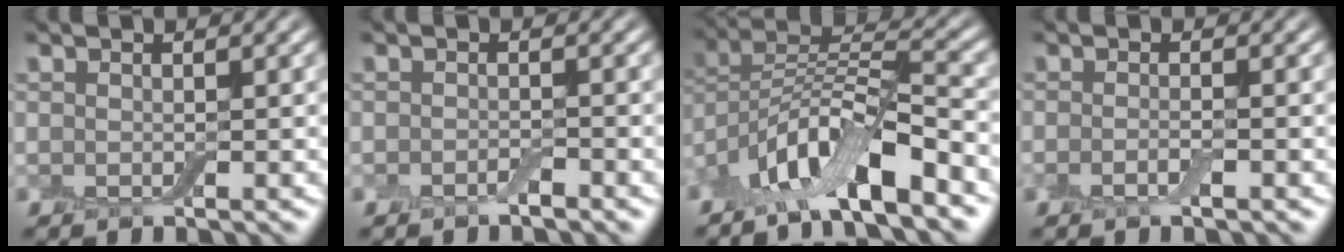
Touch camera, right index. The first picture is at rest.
{"total": 0.8, "force": [-0.6, 0.2, 0.5], "torque": [-0.011, 0.001, -0.012]}
{"total": 9.5, "force": [-6.2, 2.3, 6.8], "torque": [-0.118, 0.009, -0.118]}
{"total": 1.0, "force": [-0.6, 0.1, 0.8], "torque": [-0.019, 0.001, -0.014]}